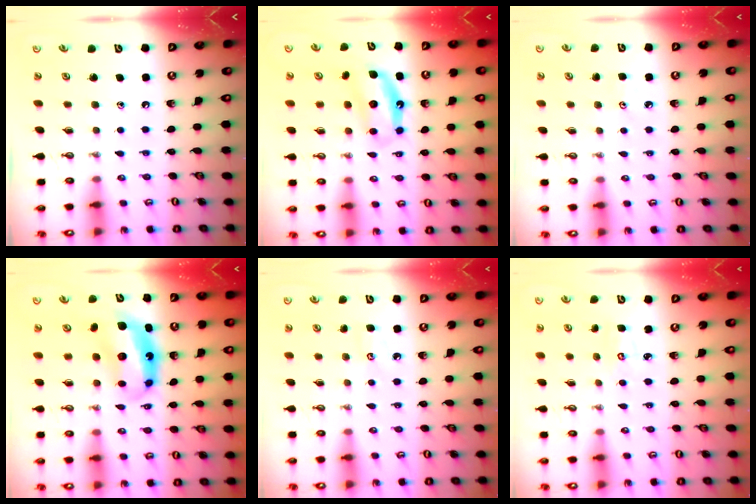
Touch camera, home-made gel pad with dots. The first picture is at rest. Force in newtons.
{"total": 7.4, "press": 7.4, "slide": 0.2}
{"total": 3.1, "press": 3.0, "slide": 0.5}
{"total": 8.1, "press": 8.0, "slide": 1.0}
{"total": 4.1, "press": 4.0, "slide": 0.7}
{"total": 4.0, "press": 4.0, "slide": 0.3}